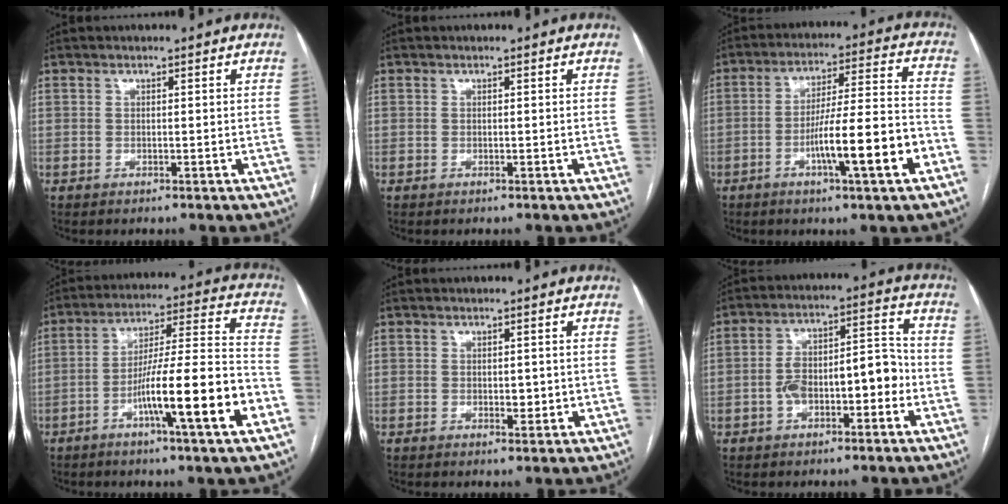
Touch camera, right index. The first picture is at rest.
{"total": 0.0}
{"total": 13.1, "force": [-5.1, 0.4, 12.1], "torque": [-0.195, 0.006, -0.077]}
{"total": 16.2, "force": [-6.4, 0.0, 14.9], "torque": [-0.243, 0.003, -0.102]}
{"total": 1.9, "force": [0.0, 1.2, 1.5], "torque": [-0.015, 0.002, 0.004]}
{"total": 10.0, "force": [-2.4, 4.4, 8.6], "torque": [-0.146, 0.047, -0.037]}